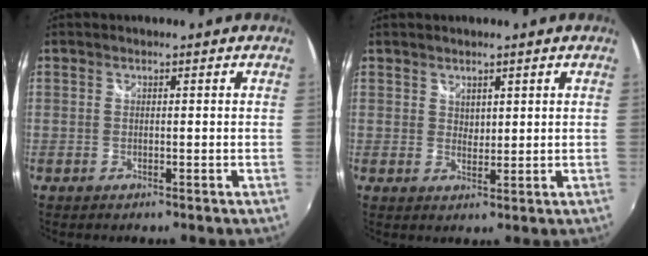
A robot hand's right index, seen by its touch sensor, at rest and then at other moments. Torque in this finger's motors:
{"motor_torque": [0.04, 0.13, -0.06, 0.00]}